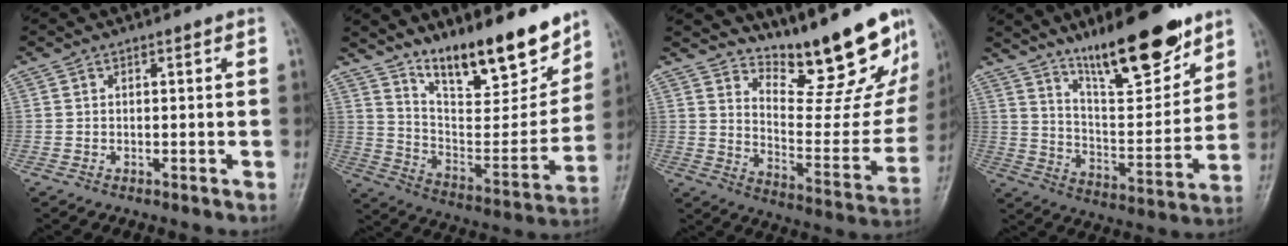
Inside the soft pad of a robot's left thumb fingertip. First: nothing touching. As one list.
[{"total": 20.7, "force": [15.1, 6.2, 12.6], "torque": [-0.152, -0.090, 0.254]}, {"total": 20.2, "force": [16.6, 5.1, 10.3], "torque": [-0.104, -0.131, 0.239]}, {"total": 18.2, "force": [13.0, 5.0, 11.7], "torque": [-0.147, -0.087, 0.222]}]